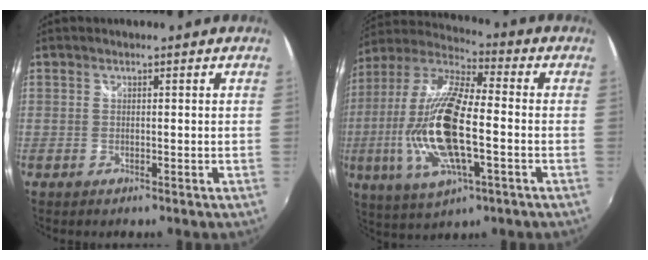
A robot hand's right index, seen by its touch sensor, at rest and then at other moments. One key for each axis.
{"total": 21.0, "fx": -3.7, "fy": 6.9, "fz": 19.5, "tx": -0.392, "ty": -0.014, "tz": -0.073}